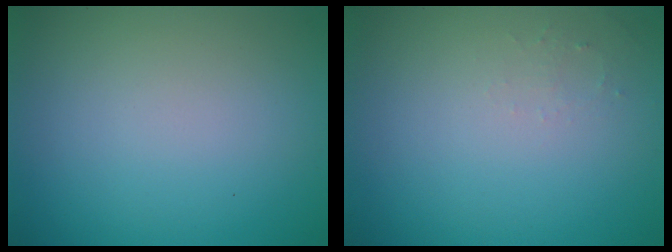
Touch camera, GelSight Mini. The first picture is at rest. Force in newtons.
{"total": 0.8, "press": 0.8, "slide": 0.3}